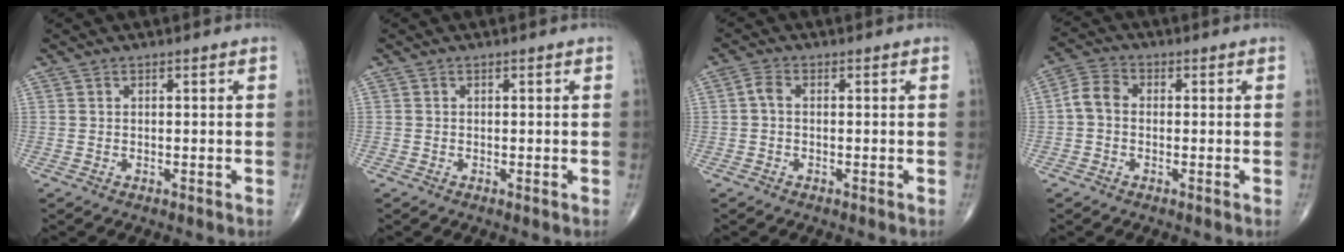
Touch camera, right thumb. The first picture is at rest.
{"total": 0.0}
{"total": 1.8, "force": [-0.2, 1.1, 1.5], "torque": [-0.029, 0.003, -0.009]}
{"total": 4.7, "force": [-0.4, 3.5, 3.0], "torque": [-0.052, 0.014, -0.020]}